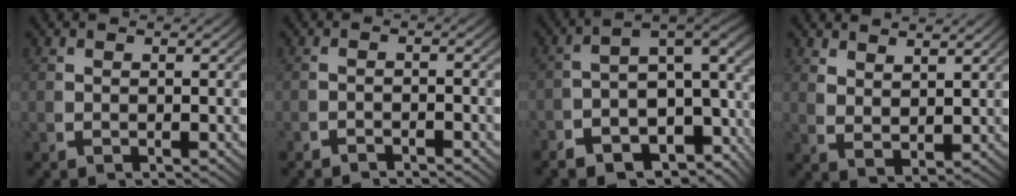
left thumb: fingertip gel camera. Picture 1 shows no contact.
{"total": 1.8, "force": [-1.8, 0.2, 0.1], "torque": [0.001, -0.009, -0.030]}
{"total": 11.5, "force": [-2.6, 7.9, 7.9], "torque": [-0.124, -0.029, -0.039]}
{"total": 2.7, "force": [2.3, 0.9, 1.1], "torque": [-0.019, -0.010, 0.056]}